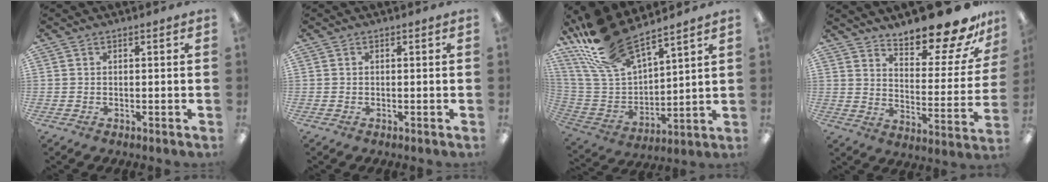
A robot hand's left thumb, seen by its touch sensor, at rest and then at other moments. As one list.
[{"total": 0.0}, {"total": 19.7, "force": [15.9, 6.8, 9.5], "torque": [-0.222, -0.089, 0.292]}, {"total": 17.2, "force": [14.6, 4.6, 8.0], "torque": [-0.107, -0.116, 0.241]}]